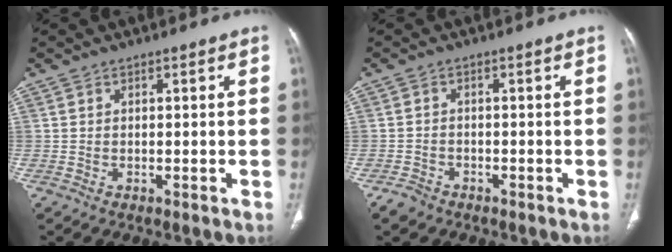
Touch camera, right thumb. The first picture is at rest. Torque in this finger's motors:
{"motor_torque": [0.52, 0.03, -0.41, -0.23, -0.02]}